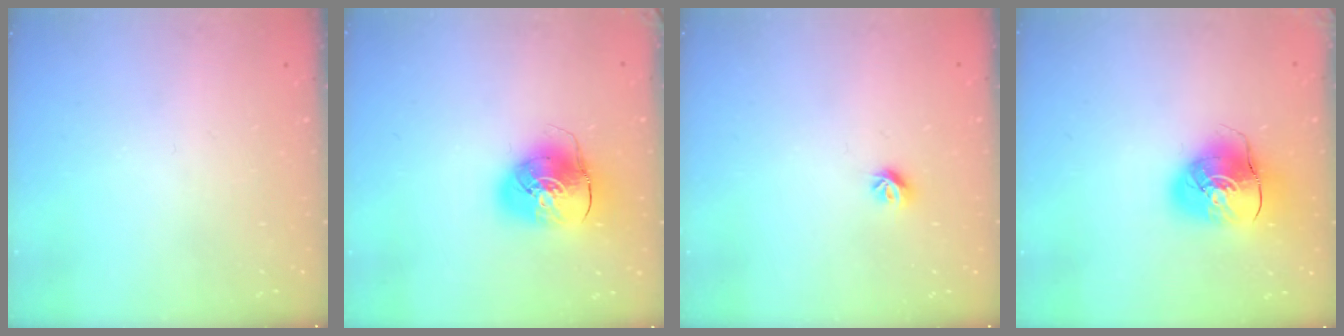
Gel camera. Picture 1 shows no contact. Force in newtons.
{"total": 11.2, "press": 11.0, "slide": 1.9}
{"total": 6.0, "press": 6.0, "slide": 0.7}
{"total": 10.8, "press": 10.6, "slide": 1.6}